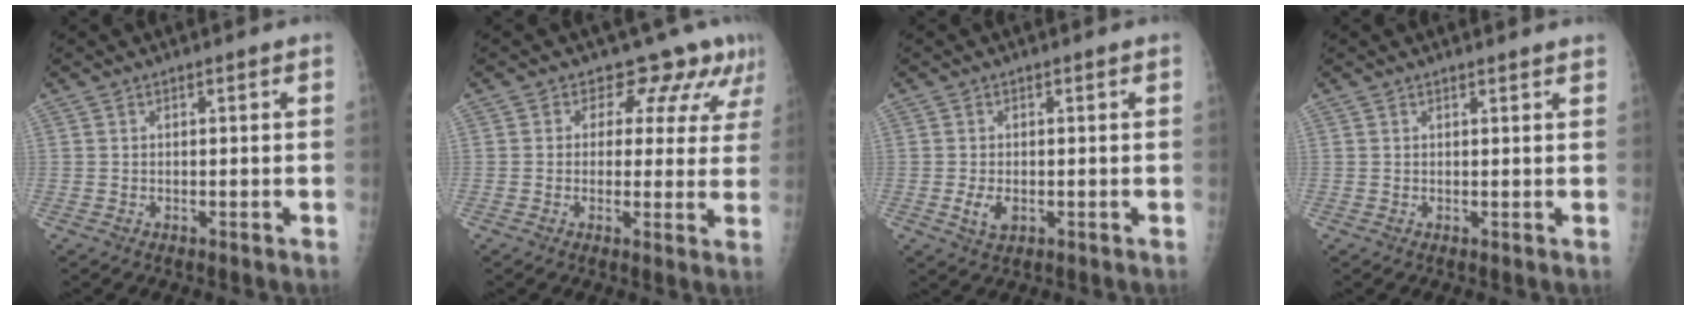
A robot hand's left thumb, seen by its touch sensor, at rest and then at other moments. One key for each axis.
{"total": 8.2, "fx": 6.2, "fy": 4.7, "fz": 2.5, "tx": 0.010, "ty": -0.027, "tz": 0.054}
{"total": 3.1, "fx": -0.6, "fy": 1.8, "fz": 2.4, "tx": -0.048, "ty": -0.004, "tz": -0.007}
{"total": 1.4, "fx": 1.3, "fy": 0.0, "fz": 0.3, "tx": -0.002, "ty": -0.006, "tz": 0.014}